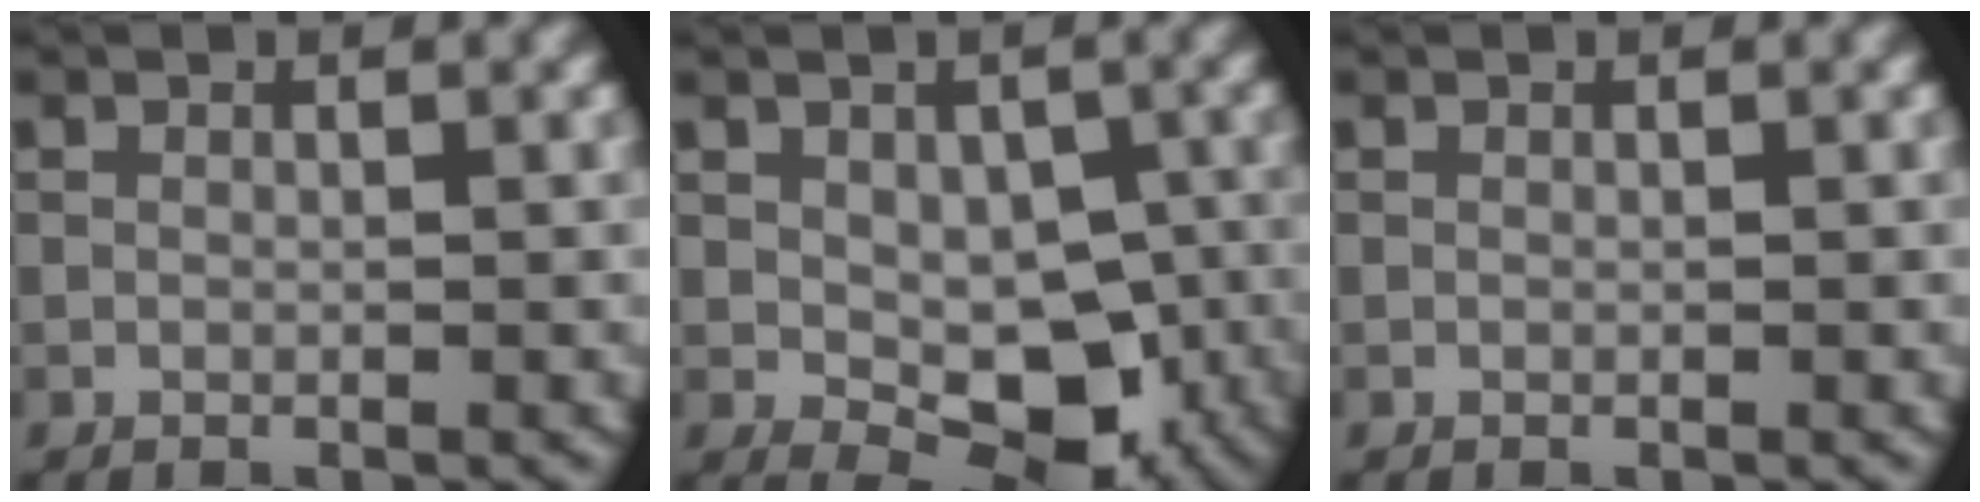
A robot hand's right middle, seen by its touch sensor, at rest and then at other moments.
{"total": 6.5, "force": [-1.2, 4.0, 4.9], "torque": [-0.078, -0.007, -0.016]}
{"total": 0.0}